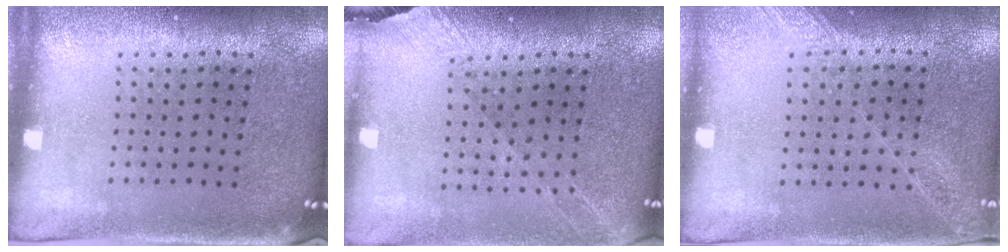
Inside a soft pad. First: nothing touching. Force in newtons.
{"total": 1.3, "press": 1.2, "slide": 0.3}
{"total": 1.2, "press": 1.1, "slide": 0.1}